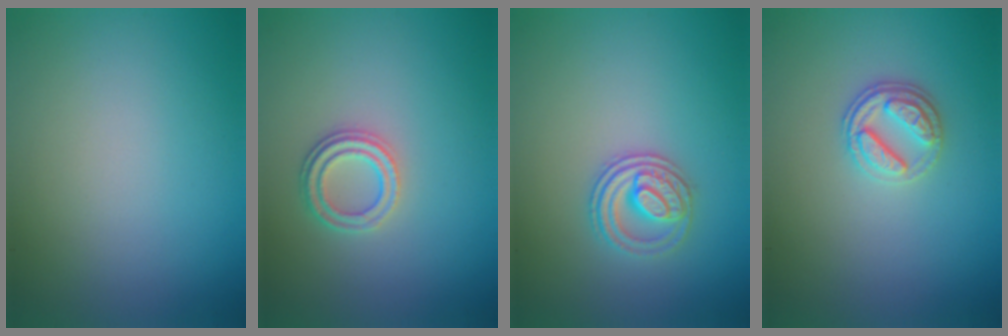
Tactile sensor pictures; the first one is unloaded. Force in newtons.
{"total": 2.4, "press": 2.0, "slide": 1.2}
{"total": 2.8, "press": 2.6, "slide": 1.1}
{"total": 2.8, "press": 2.6, "slide": 1.1}